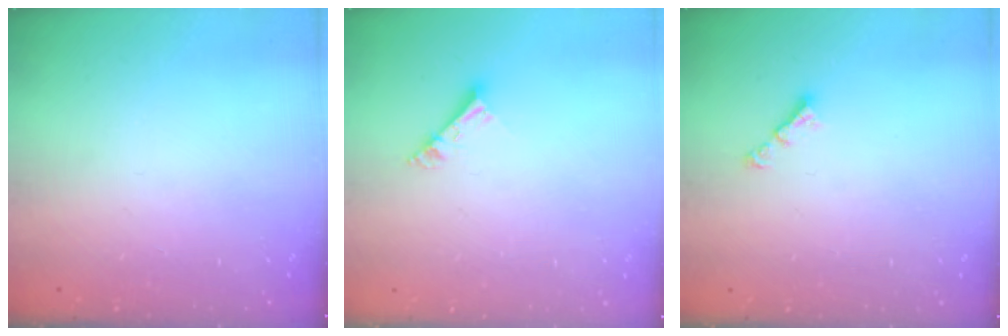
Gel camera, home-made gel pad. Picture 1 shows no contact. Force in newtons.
{"total": 5.0, "press": 4.9, "slide": 0.4}
{"total": 3.0, "press": 2.9, "slide": 0.5}